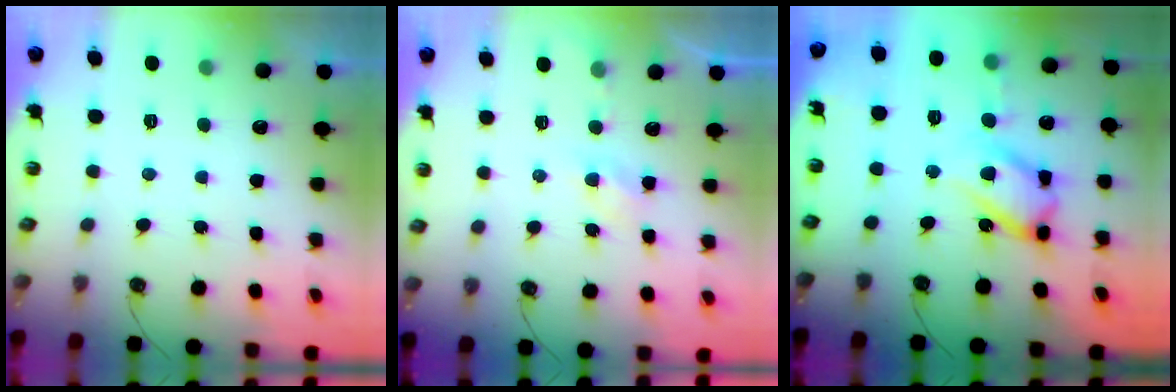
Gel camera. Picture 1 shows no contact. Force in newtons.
{"total": 3.3, "press": 3.3, "slide": 0.5}
{"total": 15.8, "press": 15.8, "slide": 1.4}